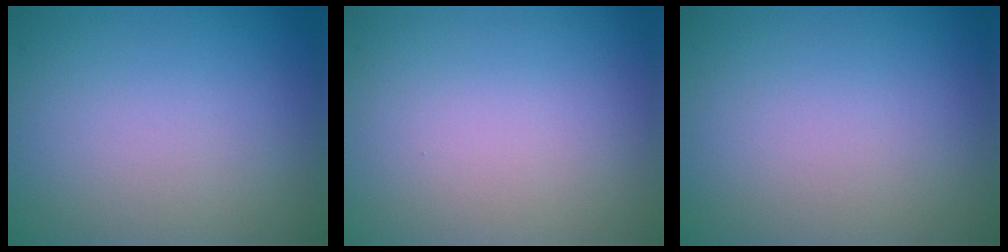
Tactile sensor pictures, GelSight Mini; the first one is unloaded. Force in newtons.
{"total": 0.0}
{"total": 0.0}